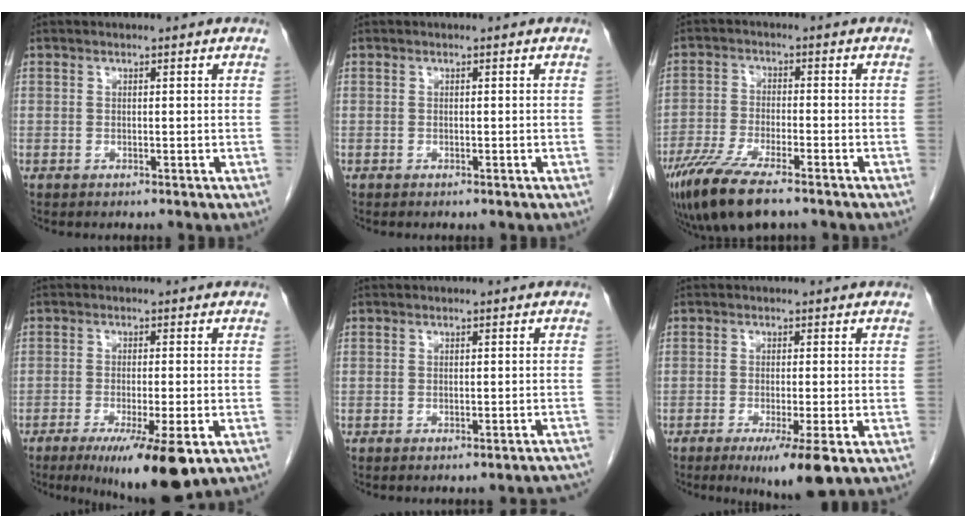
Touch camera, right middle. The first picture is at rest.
{"total": 0.0}
{"total": 11.0, "force": [-7.9, 2.4, 7.4], "torque": [-0.134, -0.026, -0.137]}
{"total": 10.6, "force": [-6.1, 0.8, 8.6], "torque": [-0.130, -0.028, -0.092]}
{"total": 6.9, "force": [-6.6, 0.7, 1.8], "torque": [-0.007, 0.006, -0.068]}
{"total": 6.7, "force": [-3.8, 0.0, 5.5], "torque": [-0.086, -0.022, -0.058]}